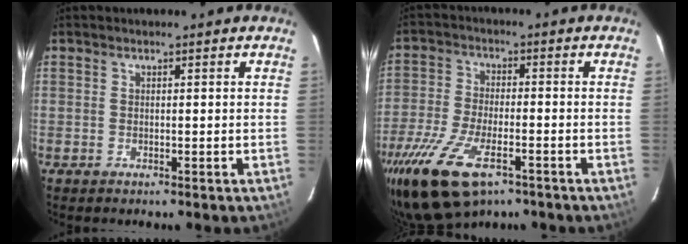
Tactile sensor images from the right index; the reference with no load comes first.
{"total": 14.8, "force": [-9.1, 6.2, 9.9], "torque": [-0.224, -0.039, -0.172]}